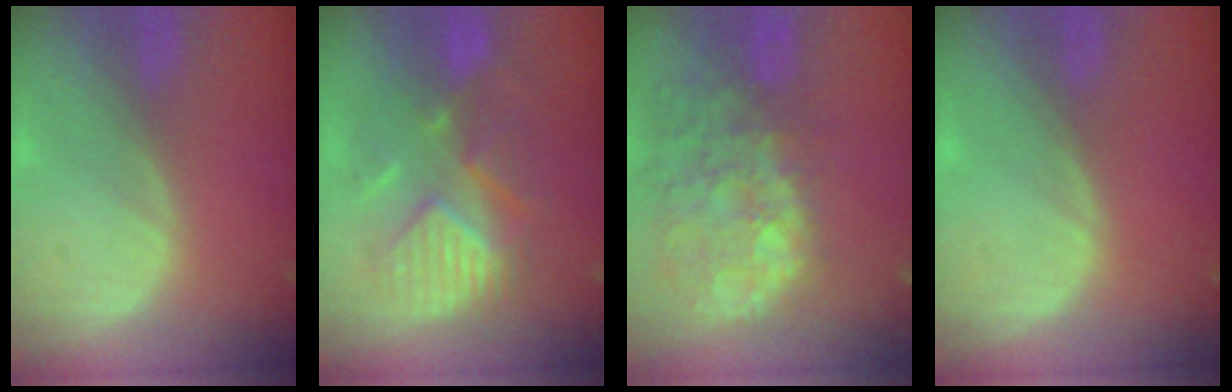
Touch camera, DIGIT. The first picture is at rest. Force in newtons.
{"total": 9.4, "press": 9.3, "slide": 1.6}
{"total": 14.2, "press": 11.6, "slide": 8.3}
{"total": 0.0}